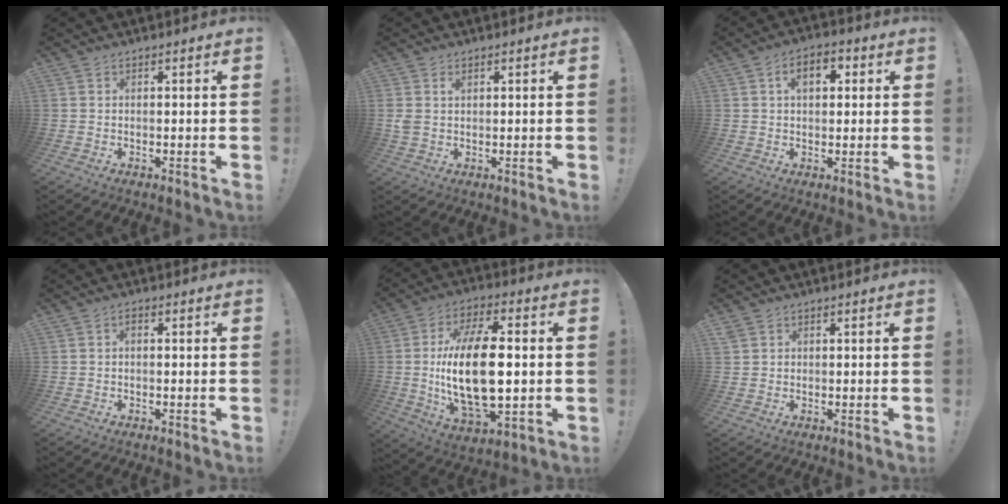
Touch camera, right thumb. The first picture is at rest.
{"total": 2.3, "force": [1.1, 1.5, 1.4], "torque": [-0.018, 0.000, 0.017]}
{"total": 6.6, "force": [1.6, 4.2, 4.8], "torque": [-0.068, 0.007, 0.025]}
{"total": 1.0, "force": [-0.5, 0.4, 0.7], "torque": [-0.017, 0.004, -0.009]}
{"total": 22.7, "force": [0.0, 10.7, 20.0], "torque": [-0.391, -0.006, -0.002]}
{"total": 1.9, "force": [1.1, 1.5, 0.5], "torque": [-0.008, -0.002, 0.022]}